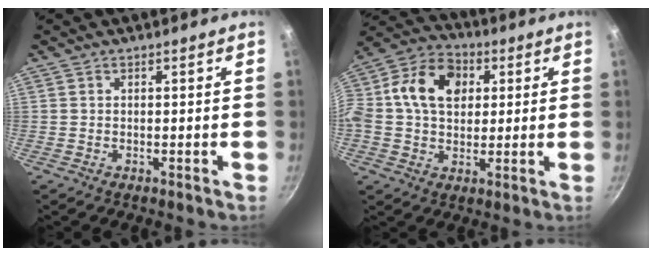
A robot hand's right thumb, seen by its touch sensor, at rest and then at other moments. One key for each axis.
{"total": 15.6, "fx": 2.9, "fy": 11.5, "fz": 10.2, "tx": -0.161, "ty": 0.023, "tz": 0.029}